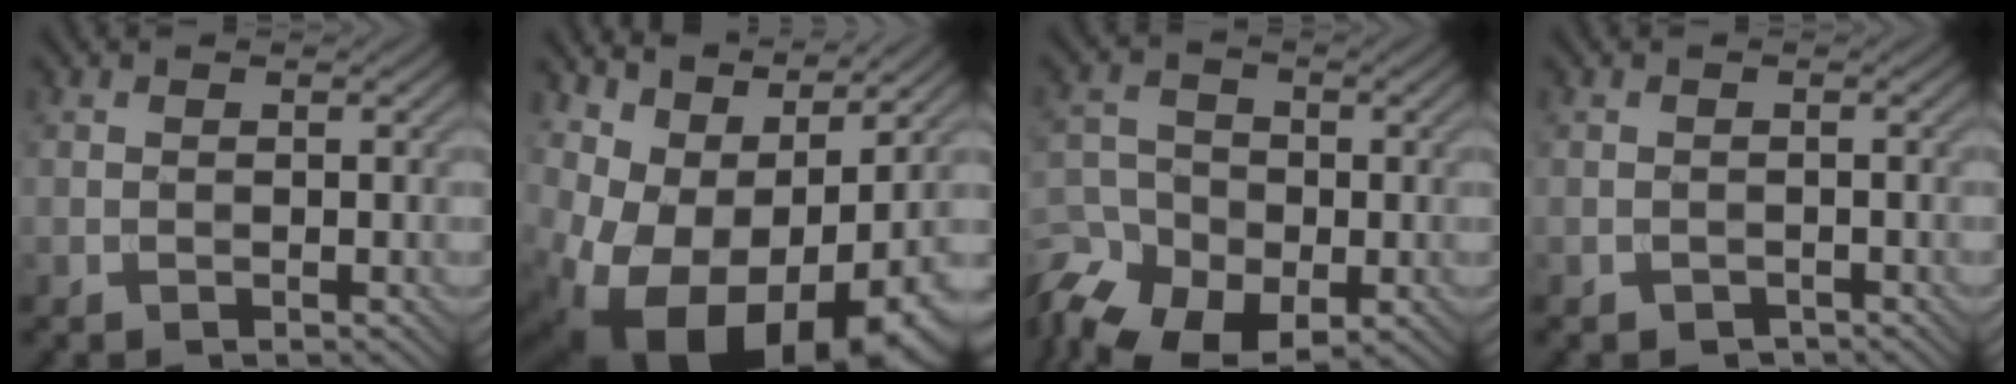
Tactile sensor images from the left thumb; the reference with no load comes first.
{"total": 15.3, "force": [0.1, 9.5, 12.0], "torque": [-0.181, -0.026, 0.055]}
{"total": 13.6, "force": [-8.3, 9.0, 5.9], "torque": [-0.131, -0.046, -0.137]}
{"total": 1.0, "force": [-0.7, 0.6, 0.2], "torque": [-0.003, -0.005, -0.014]}